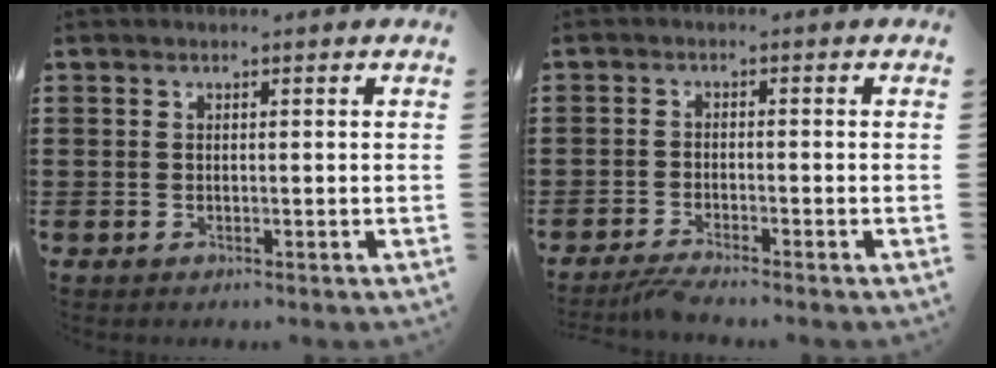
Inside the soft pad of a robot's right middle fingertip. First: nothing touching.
{"total": 2.3, "force": [-2.1, -0.2, 0.8], "torque": [-0.022, -0.003, -0.044]}